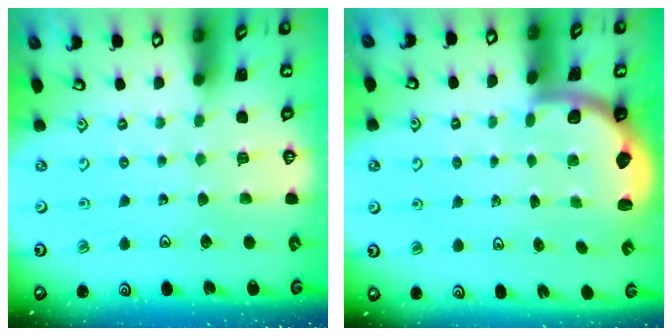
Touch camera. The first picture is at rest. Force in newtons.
{"total": 2.2, "press": 2.0, "slide": 1.1}